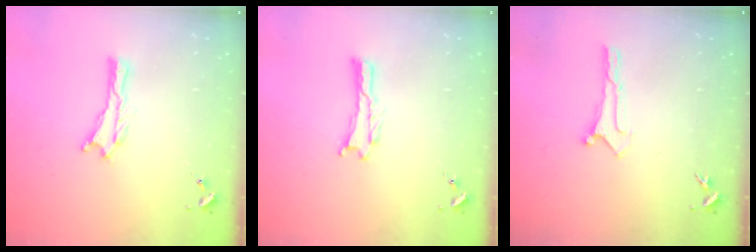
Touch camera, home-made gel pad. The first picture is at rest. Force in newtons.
{"total": 0.0}
{"total": 0.0}